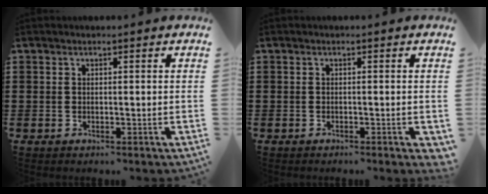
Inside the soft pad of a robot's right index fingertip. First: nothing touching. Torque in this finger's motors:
{"motor_torque": [1.82, -0.32, 1.05, 0.01]}